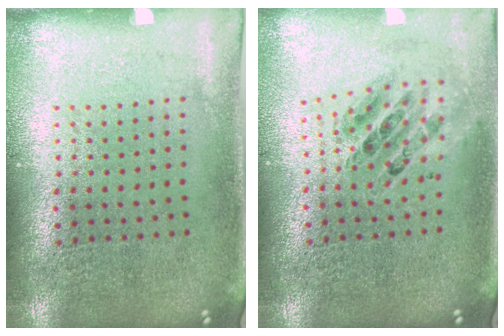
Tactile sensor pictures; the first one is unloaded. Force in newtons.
{"total": 0.7, "press": 0.7, "slide": 0.0}